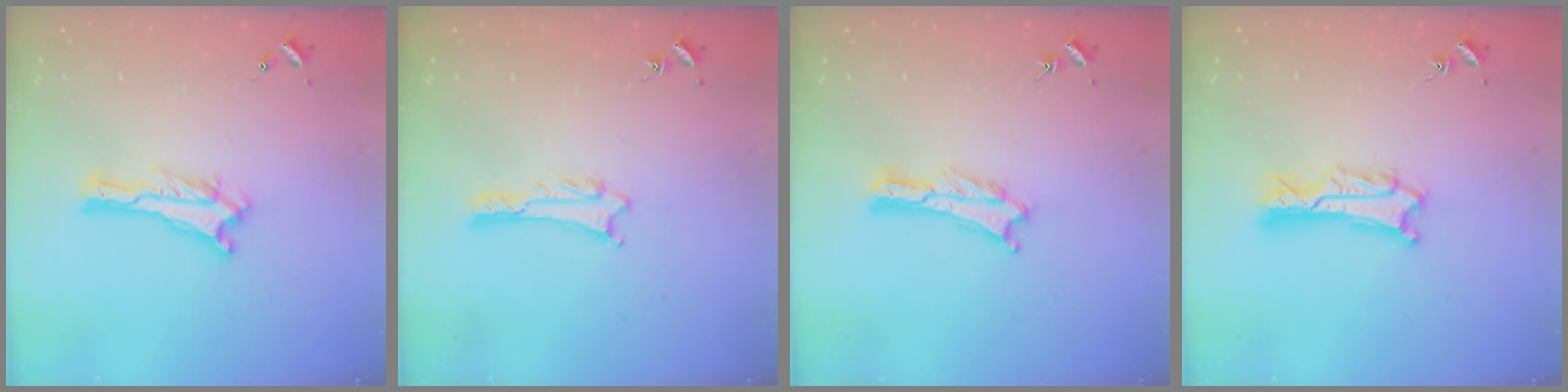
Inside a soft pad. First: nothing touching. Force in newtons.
{"total": 1.1, "press": 1.1, "slide": 0.1}
{"total": 0.7, "press": 0.7, "slide": 0.2}
{"total": 3.2, "press": 3.2, "slide": 0.4}